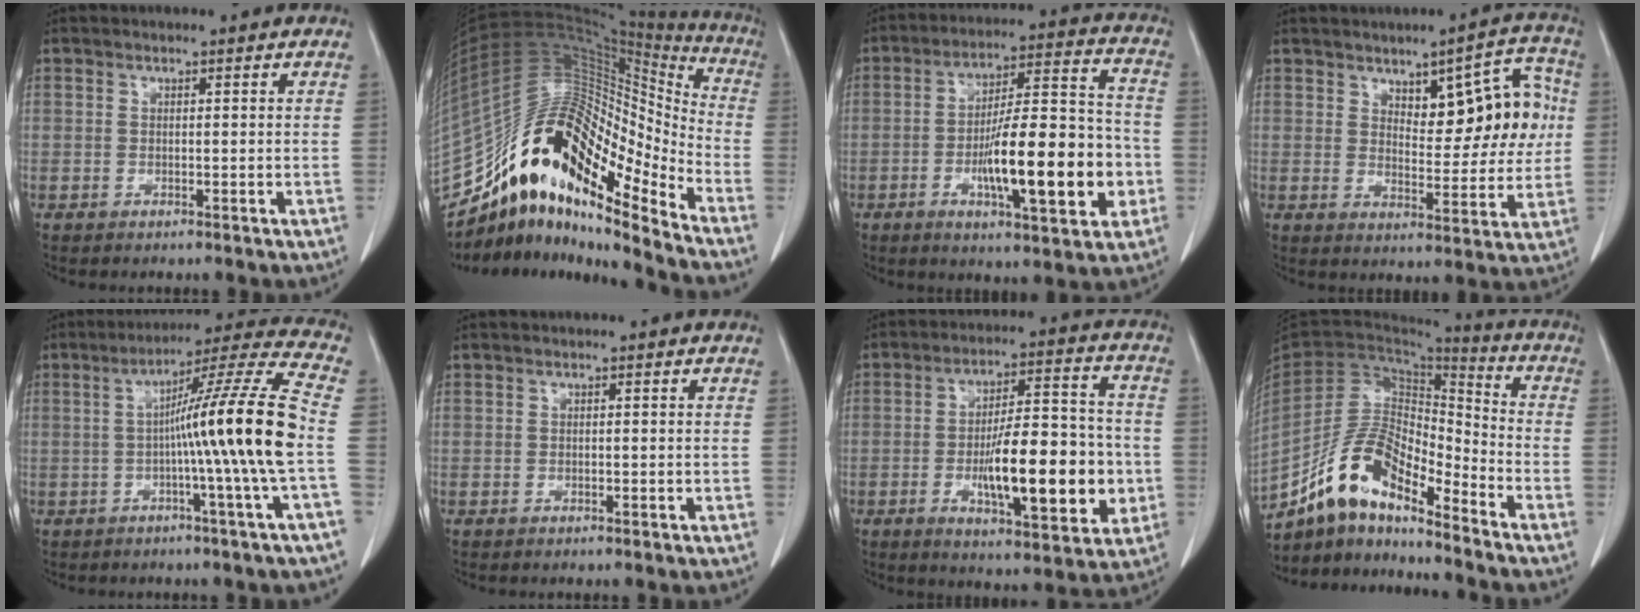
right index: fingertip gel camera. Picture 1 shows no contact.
{"total": 20.8, "force": [-14.8, 4.8, 13.8], "torque": [-0.253, 0.062, -0.259]}
{"total": 17.7, "force": [-4.4, 3.6, 16.7], "torque": [-0.265, 0.012, -0.063]}
{"total": 11.0, "force": [3.4, 4.3, 9.6], "torque": [-0.114, 0.023, 0.052]}
{"total": 14.8, "force": [-1.6, -3.0, 14.4], "torque": [-0.219, 0.002, -0.032]}
{"total": 0.0}
{"total": 16.5, "force": [-3.1, 4.5, 15.5], "torque": [-0.240, 0.010, -0.042]}
{"total": 12.7, "force": [-10.5, 3.6, 6.3], "torque": [-0.122, 0.031, -0.193]}